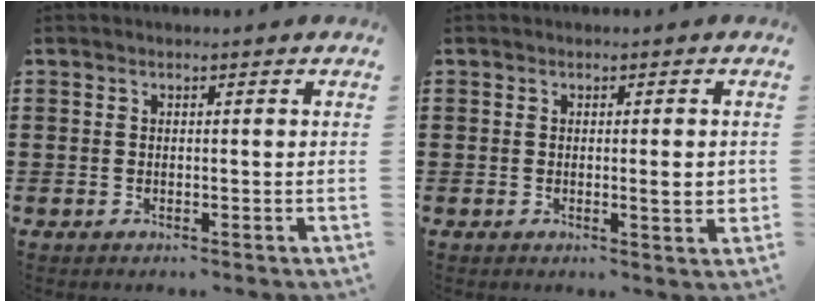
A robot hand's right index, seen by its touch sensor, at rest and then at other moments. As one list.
[{"total": 3.2, "force": [0.0, 0.6, 3.1], "torque": [-0.055, 0.000, 0.001]}]